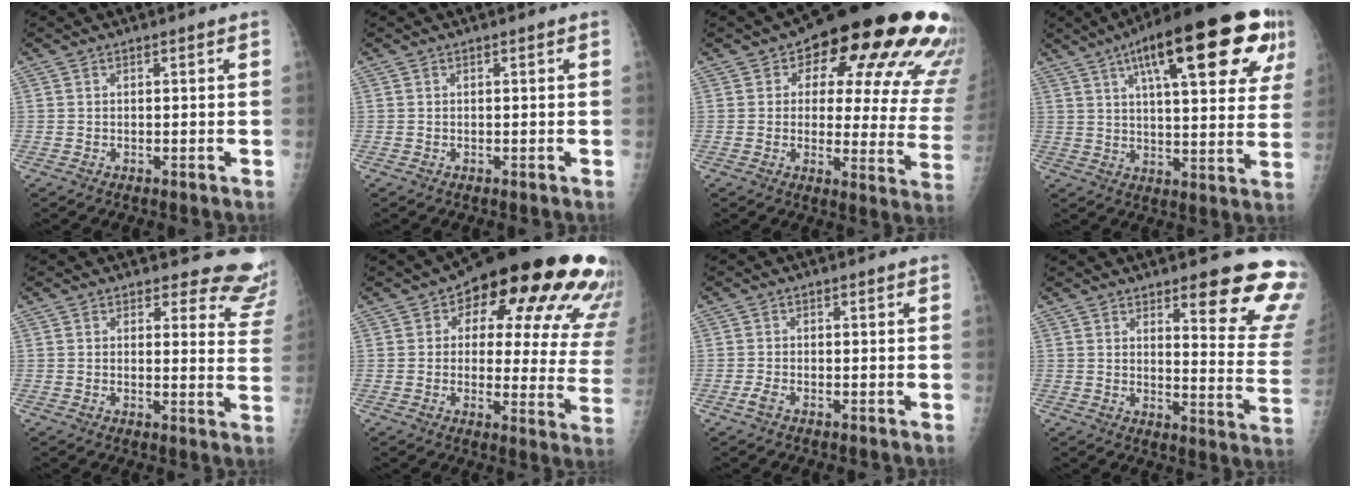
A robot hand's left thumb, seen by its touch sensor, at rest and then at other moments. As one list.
[{"total": 0.0}, {"total": 24.8, "force": [12.1, 11.1, 18.5], "torque": [-0.191, -0.025, 0.140]}, {"total": 26.3, "force": [12.4, 7.6, 21.9], "torque": [-0.298, -0.001, 0.176]}, {"total": 10.8, "force": [10.3, 3.3, 0.4], "torque": [0.053, -0.098, 0.075]}, {"total": 25.1, "force": [12.0, 11.2, 19.0], "torque": [-0.196, -0.014, 0.139]}, {"total": 1.3, "force": [-0.9, 0.5, 0.9], "torque": [-0.021, 0.000, -0.019]}, {"total": 17.2, "force": [10.7, 4.0, 12.8], "torque": [-0.123, -0.071, 0.128]}]